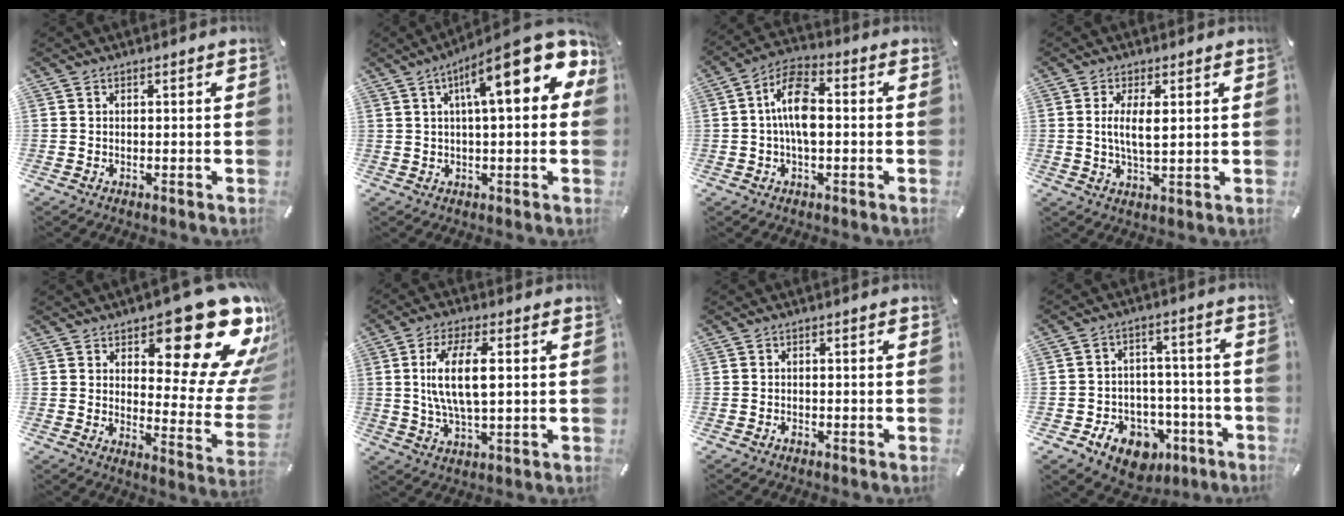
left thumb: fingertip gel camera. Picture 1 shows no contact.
{"total": 18.2, "force": [7.1, 5.0, 15.9], "torque": [-0.234, -0.033, 0.104]}
{"total": 9.9, "force": [-0.5, 4.8, 8.6], "torque": [-0.161, 0.009, -0.008]}
{"total": 5.8, "force": [1.1, 1.8, 5.4], "torque": [-0.105, -0.003, 0.013]}
{"total": 22.8, "force": [14.2, 9.0, 15.3], "torque": [-0.176, -0.111, 0.227]}
{"total": 10.7, "force": [1.9, 3.7, 9.8], "torque": [-0.205, -0.004, 0.023]}
{"total": 0.7, "force": [-0.5, 0.3, 0.3], "torque": [-0.008, 0.000, -0.010]}
{"total": 10.2, "force": [-5.6, 7.7, 3.7], "torque": [-0.049, 0.038, -0.089]}